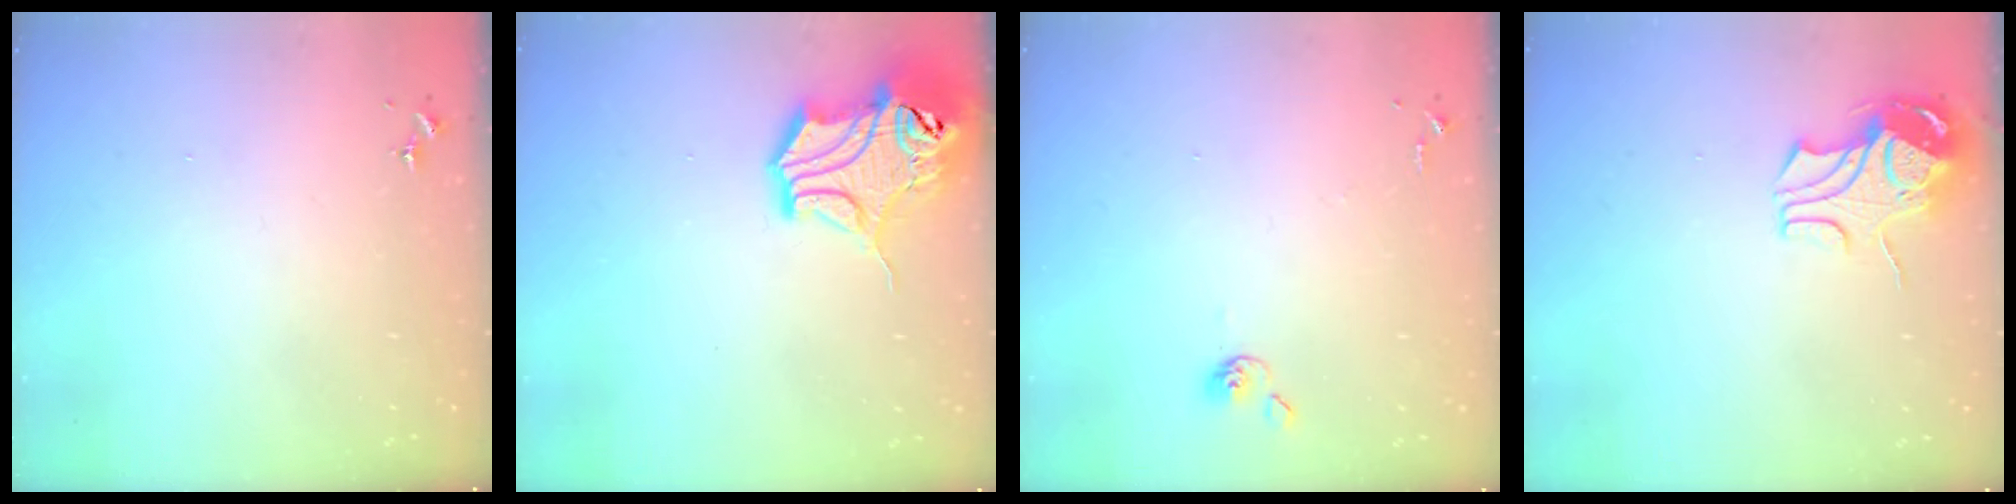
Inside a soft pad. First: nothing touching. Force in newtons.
{"total": 16.0, "press": 15.8, "slide": 2.5}
{"total": 5.0, "press": 5.0, "slide": 0.8}
{"total": 9.6, "press": 9.5, "slide": 1.3}